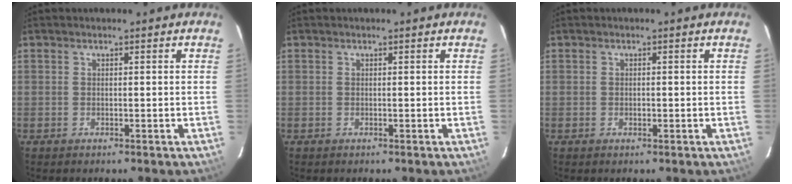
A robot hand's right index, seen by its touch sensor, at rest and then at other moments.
{"total": 0.0}
{"total": 0.6, "force": [-0.2, 0.5, 0.3], "torque": [-0.004, 0.001, -0.002]}